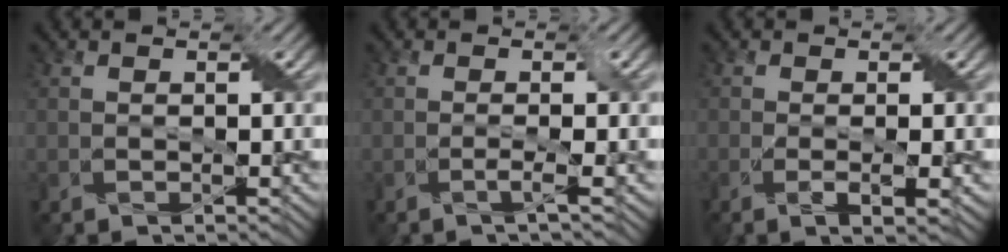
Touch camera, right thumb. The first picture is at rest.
{"total": 1.8, "force": [-0.5, 0.2, 1.7], "torque": [-0.035, -0.002, -0.015]}
{"total": 2.4, "force": [-0.5, 0.5, 2.3], "torque": [-0.046, -0.002, -0.008]}